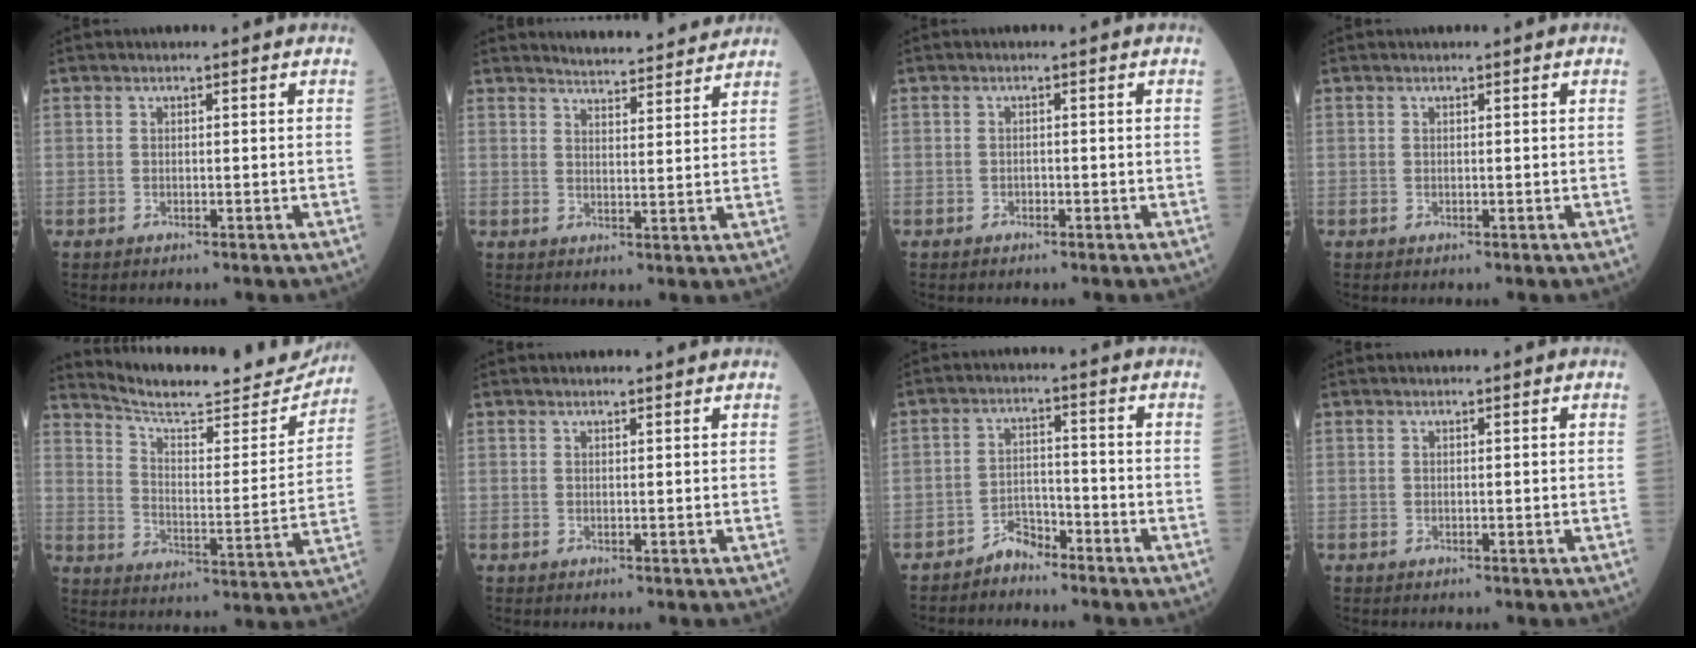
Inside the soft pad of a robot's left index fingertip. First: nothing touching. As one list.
[{"total": 9.1, "force": [8.9, 0.6, 1.8], "torque": [-0.030, 0.001, 0.114]}, {"total": 0.6, "force": [-0.5, 0.4, 0.2], "torque": [-0.003, 0.001, -0.012]}, {"total": 0.0}, {"total": 20.0, "force": [19.1, 3.1, 5.1], "torque": [-0.075, -0.043, 0.259]}, {"total": 1.4, "force": [1.4, 0.0, 0.2], "torque": [-0.008, 0.003, 0.017]}, {"total": 3.4, "force": [-3.2, 1.1, 0.6], "torque": [-0.007, -0.002, -0.058]}, {"total": 0.0}]